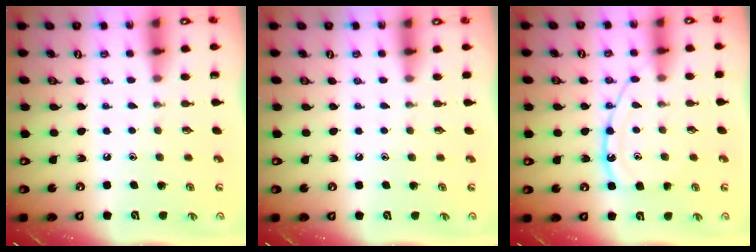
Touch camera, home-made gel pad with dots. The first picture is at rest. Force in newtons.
{"total": 1.9, "press": 1.9, "slide": 0.1}
{"total": 12.8, "press": 12.7, "slide": 0.9}